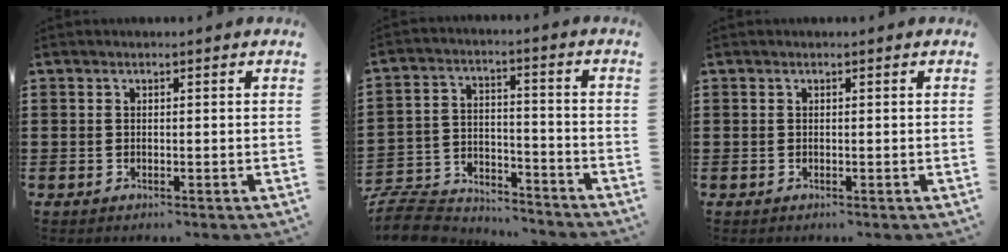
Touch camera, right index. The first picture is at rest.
{"total": 9.1, "force": [-8.7, 2.0, 1.6], "torque": [-0.043, 0.020, -0.175]}
{"total": 0.0}